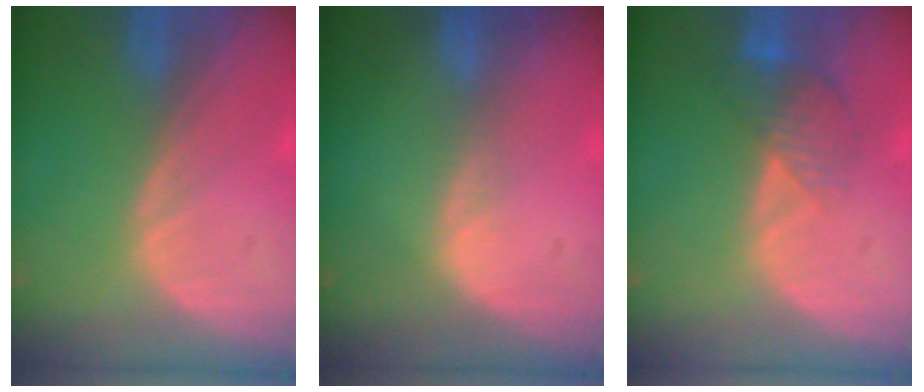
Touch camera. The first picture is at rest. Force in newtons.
{"total": 1.1, "press": 0.7, "slide": 0.9}
{"total": 4.3, "press": 3.8, "slide": 2.1}